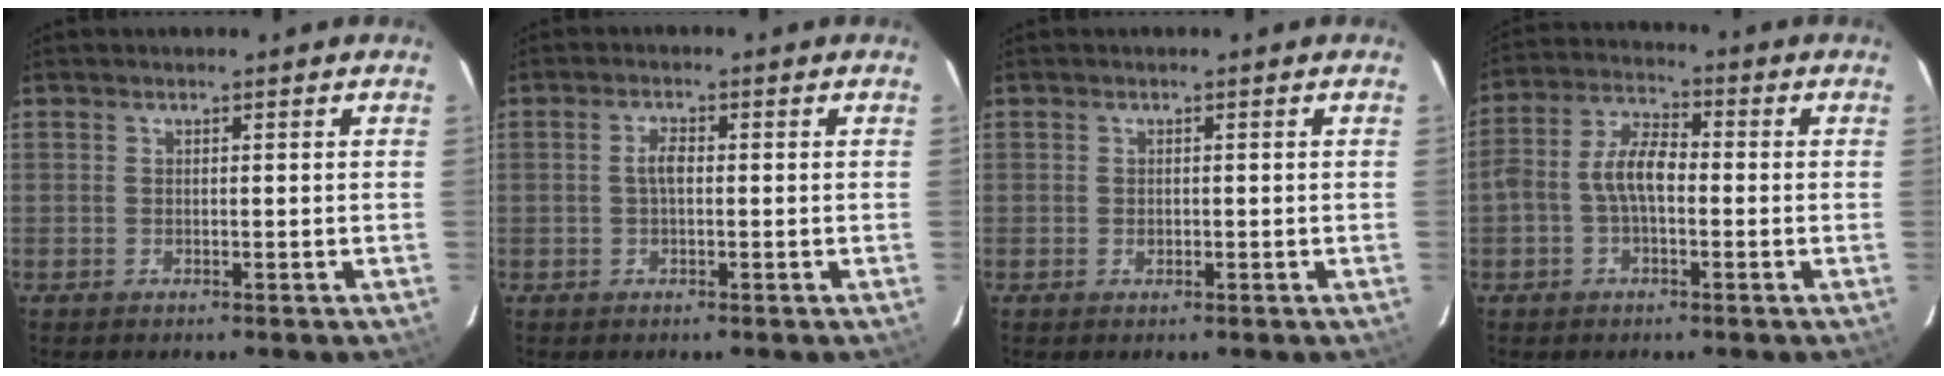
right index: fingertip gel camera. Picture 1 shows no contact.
{"total": 2.4, "force": [0.0, 1.0, 2.2], "torque": [-0.045, 0.006, -0.001]}
{"total": 0.7, "force": [-0.1, 0.7, 0.3], "torque": [-0.003, 0.001, -0.001]}
{"total": 7.1, "force": [-1.2, 3.7, 5.9], "torque": [-0.125, 0.022, -0.026]}